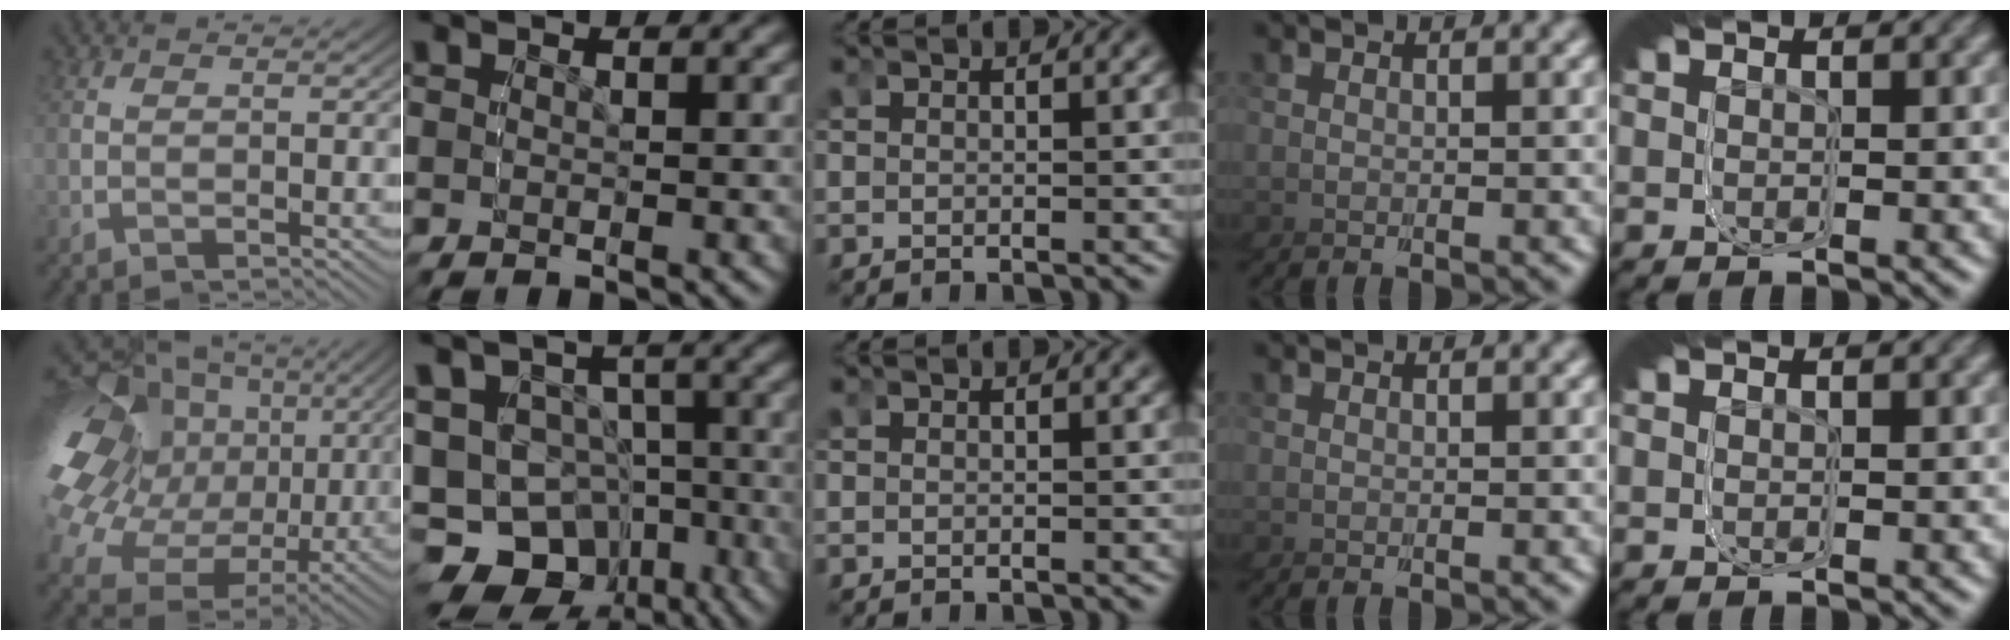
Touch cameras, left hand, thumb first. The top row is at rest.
{"thumb": {"total": 16.3, "force": [2.1, 10.7, 12.1], "torque": [-0.234, 0.010, 0.029]}, "index": {"total": 13.3, "force": [-4.4, 11.9, 4.2], "torque": [-0.109, -0.075, -0.055]}}